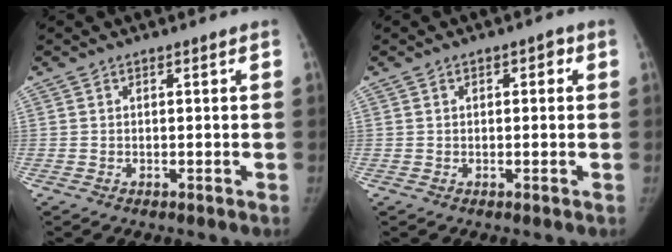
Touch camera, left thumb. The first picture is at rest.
{"total": 2.1, "force": [0.4, 1.3, 1.6], "torque": [-0.012, 0.008, 0.003]}